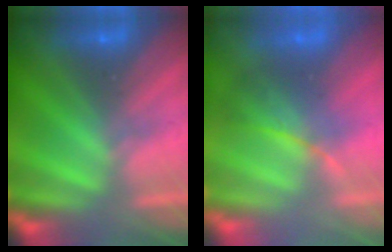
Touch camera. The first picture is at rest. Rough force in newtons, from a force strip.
{"total": 2.3}